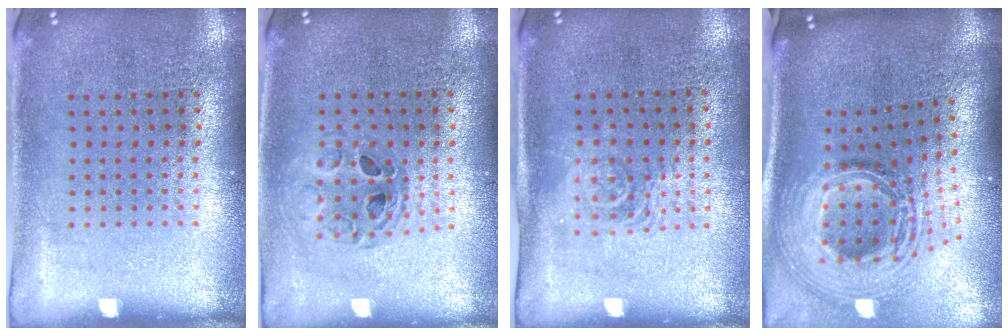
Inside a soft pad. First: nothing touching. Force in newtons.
{"total": 0.8, "press": 0.8, "slide": 0.1}
{"total": 1.6, "press": 1.4, "slide": 0.7}
{"total": 3.1, "press": 2.0, "slide": 2.3}